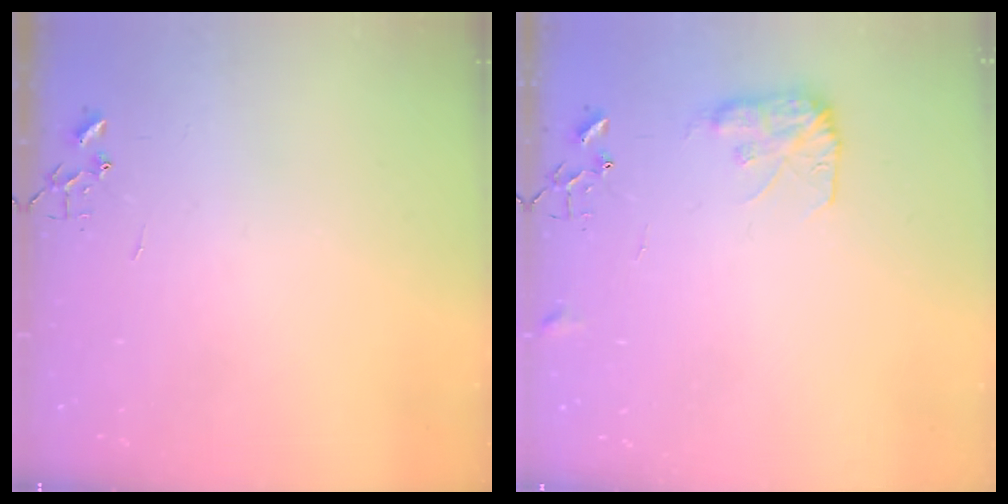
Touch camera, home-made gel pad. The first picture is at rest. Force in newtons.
{"total": 9.2, "press": 9.2, "slide": 0.3}